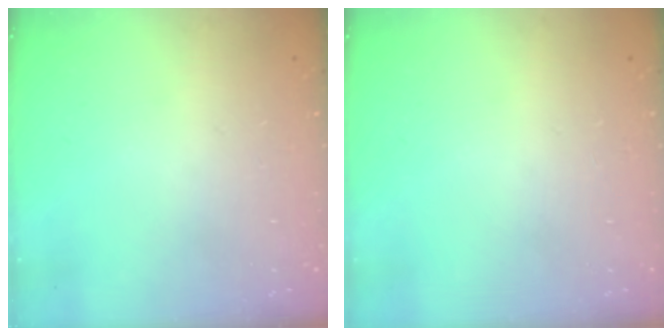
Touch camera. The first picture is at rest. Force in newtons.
{"total": 0.0}